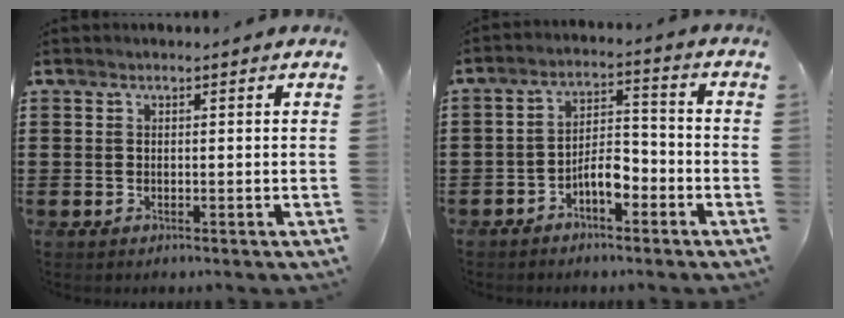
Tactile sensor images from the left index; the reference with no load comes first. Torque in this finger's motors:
{"motor_torque": [0.44, 0.25, 0.16, 0.06]}